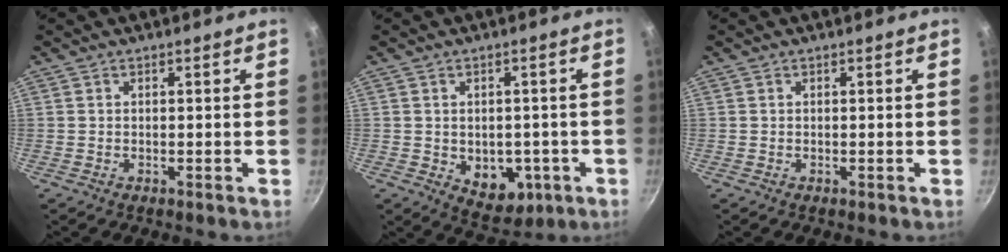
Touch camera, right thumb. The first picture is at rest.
{"total": 8.7, "force": [-2.2, 6.1, 5.7], "torque": [-0.042, -0.004, -0.015]}
{"total": 0.0}